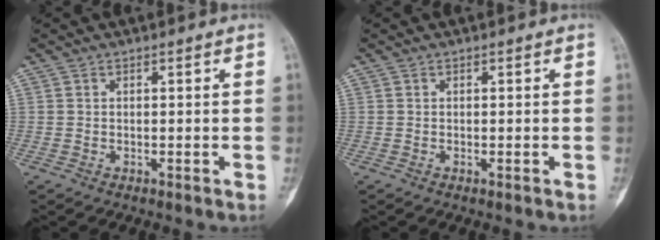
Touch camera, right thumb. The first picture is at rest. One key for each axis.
{"total": 0.0}